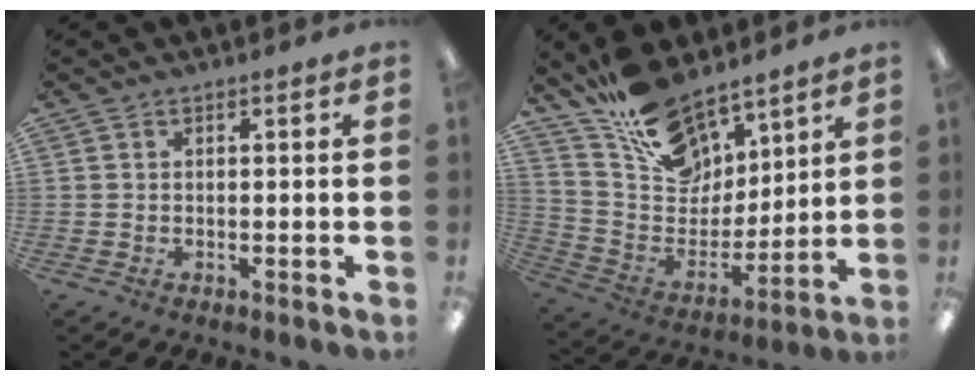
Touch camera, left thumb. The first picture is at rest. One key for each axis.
{"total": 17.2, "fx": 12.8, "fy": 9.5, "fz": 6.4, "tx": -0.133, "ty": -0.080, "tz": 0.243}